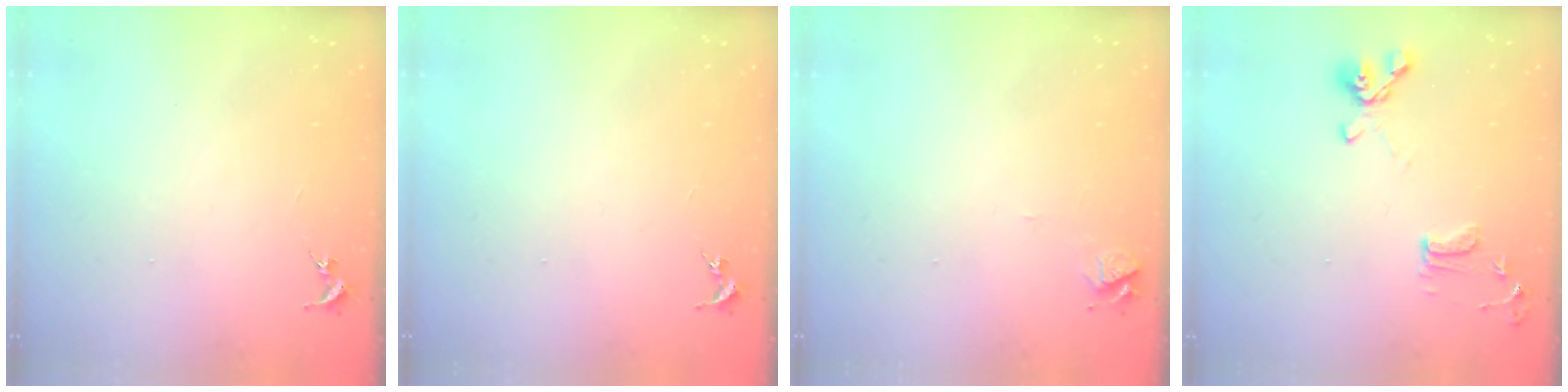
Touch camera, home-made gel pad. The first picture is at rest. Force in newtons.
{"total": 0.0}
{"total": 4.9, "press": 4.9, "slide": 0.5}
{"total": 11.2, "press": 11.0, "slide": 2.0}